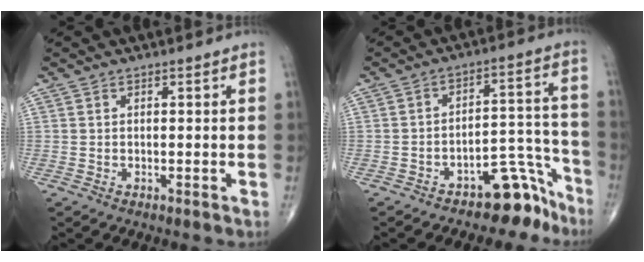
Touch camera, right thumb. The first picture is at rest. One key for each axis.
{"total": 9.0, "fx": -7.1, "fy": 4.2, "fz": 3.7, "tx": -0.001, "ty": 0.107, "tz": -0.107}